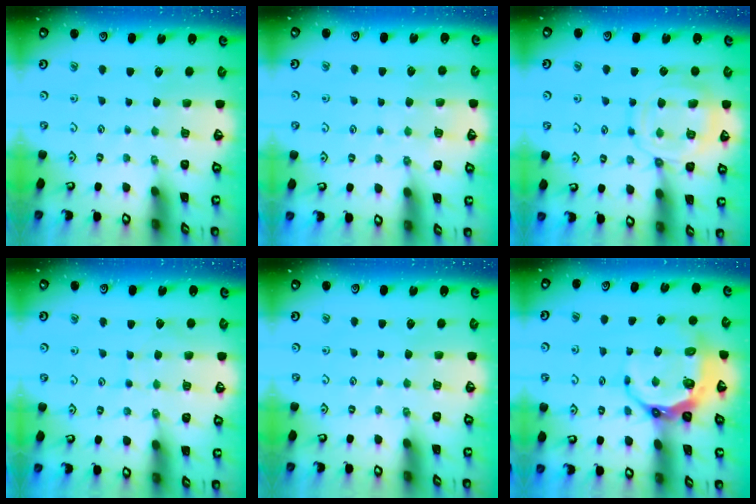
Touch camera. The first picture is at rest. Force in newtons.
{"total": 7.0, "press": 7.0, "slide": 0.5}
{"total": 12.3, "press": 12.3, "slide": 1.1}
{"total": 5.8, "press": 5.8, "slide": 0.5}
{"total": 0.0}
{"total": 8.6, "press": 7.8, "slide": 3.5}